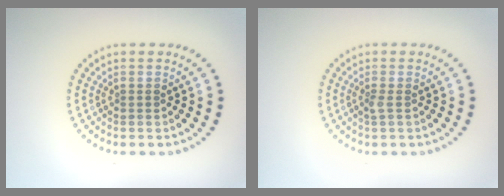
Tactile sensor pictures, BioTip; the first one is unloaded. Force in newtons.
{"total": 0.6, "press": 0.5, "slide": 0.4}